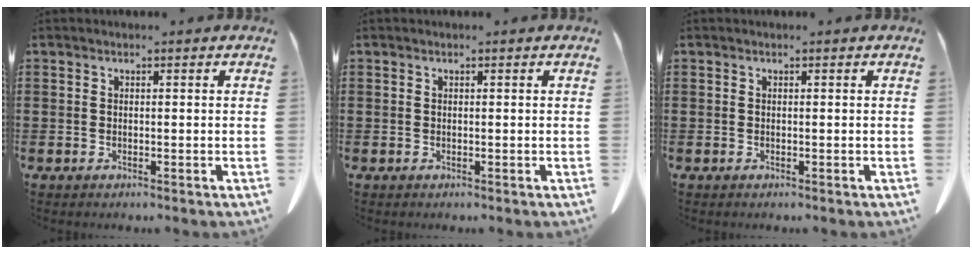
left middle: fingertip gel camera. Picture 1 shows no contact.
{"total": 0.0}
{"total": 0.0}